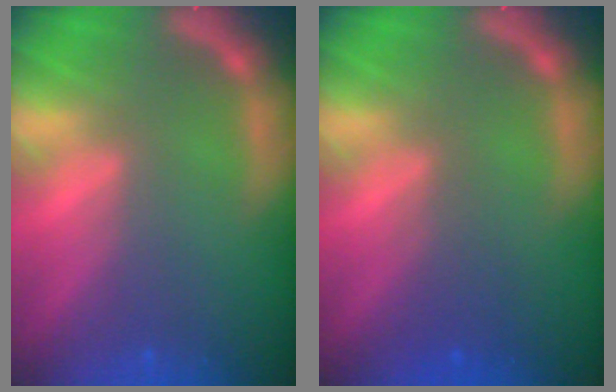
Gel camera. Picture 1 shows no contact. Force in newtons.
{"total": 2.0}